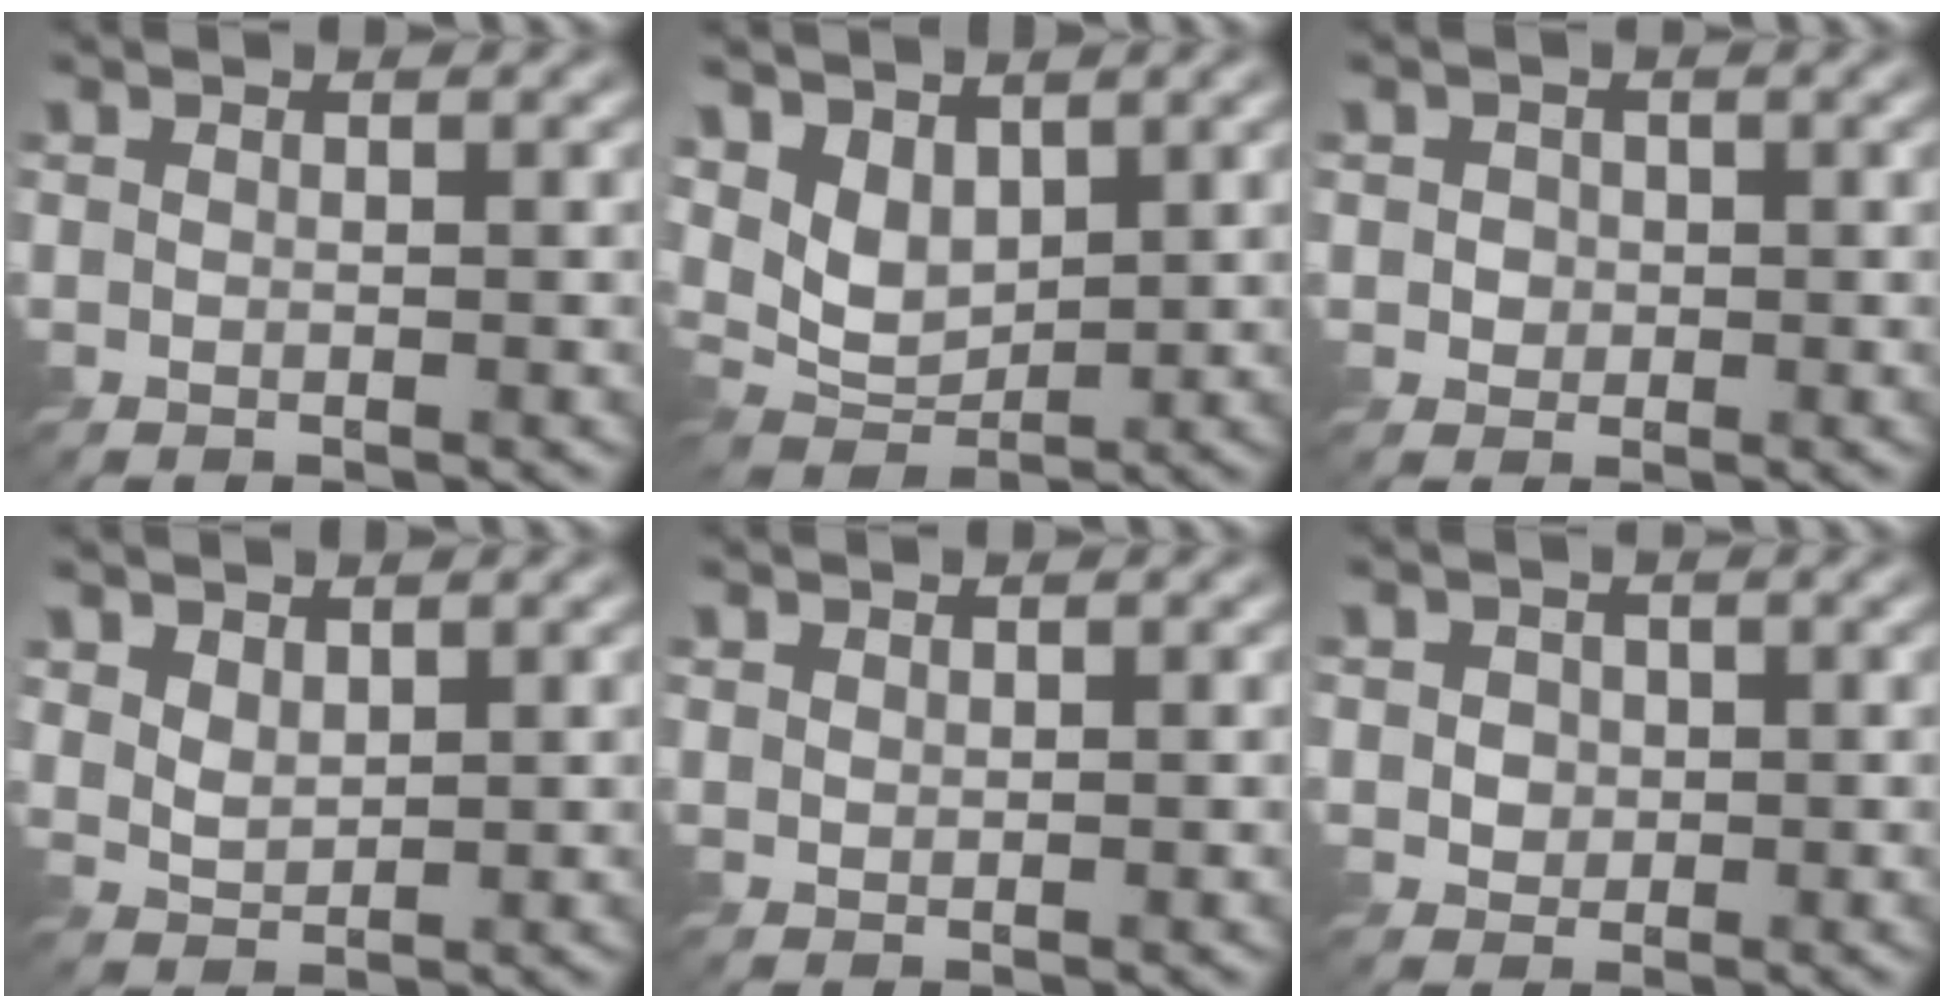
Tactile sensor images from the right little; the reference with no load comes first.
{"total": 4.6, "force": [2.1, 2.9, 3.0], "torque": [-0.066, -0.004, 0.031]}
{"total": 1.5, "force": [0.0, 1.4, 0.4], "torque": [-0.014, -0.001, 0.006]}
{"total": 2.1, "force": [1.2, 1.3, 1.2], "torque": [-0.028, -0.001, 0.024]}
{"total": 0.6, "force": [0.5, 0.2, 0.1], "torque": [-0.002, 0.002, 0.012]}
{"total": 2.0, "force": [0.2, 1.8, 0.8], "torque": [-0.030, 0.003, 0.015]}